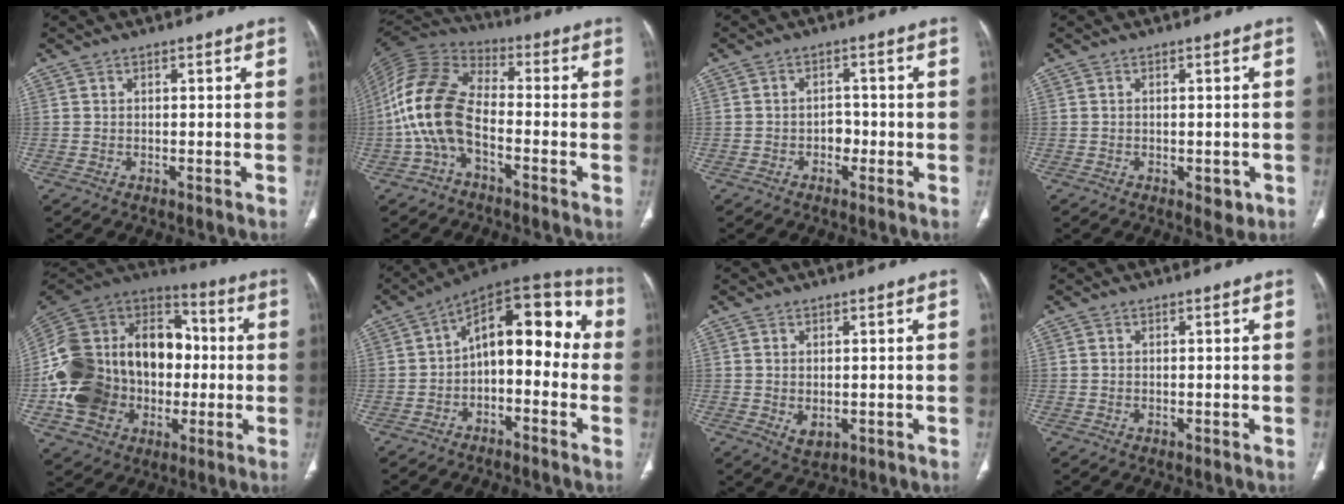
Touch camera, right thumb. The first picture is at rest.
{"total": 14.5, "force": [-3.6, 8.2, 11.4], "torque": [-0.237, 0.043, -0.079]}
{"total": 2.7, "force": [-1.0, 2.1, 1.4], "torque": [-0.001, 0.012, -0.020]}
{"total": 3.1, "force": [-1.1, 1.8, 2.3], "torque": [-0.017, 0.001, -0.008]}
{"total": 31.2, "force": [-2.6, 23.6, 20.2], "torque": [-0.375, 0.049, -0.035]}
{"total": 15.8, "force": [-0.9, 8.7, 13.2], "torque": [-0.145, 0.062, -0.026]}
{"total": 3.1, "force": [-0.4, 2.0, 2.3], "torque": [-0.033, -0.006, 0.003]}
{"total": 0.0}